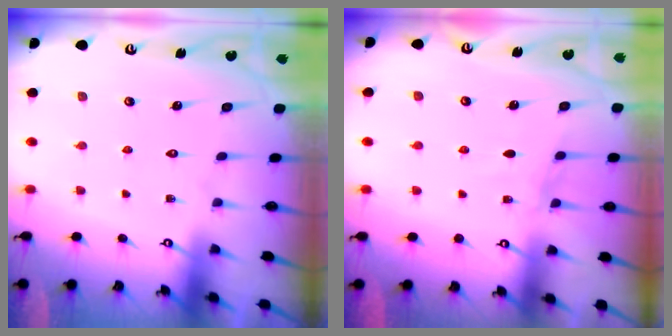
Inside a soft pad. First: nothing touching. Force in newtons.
{"total": 4.8, "press": 4.8, "slide": 0.6}